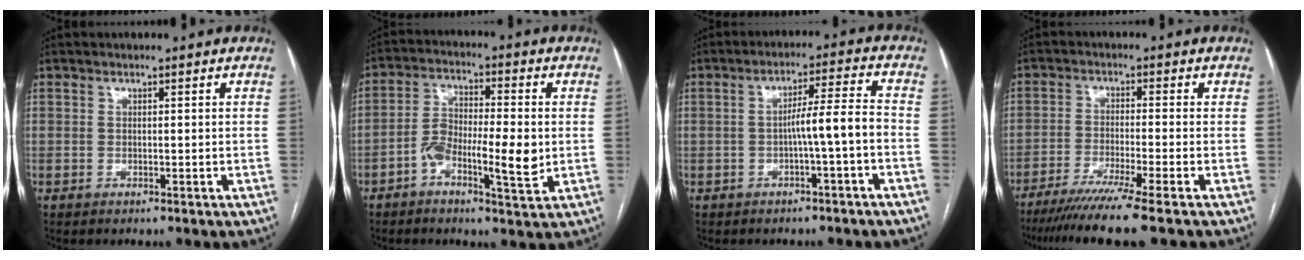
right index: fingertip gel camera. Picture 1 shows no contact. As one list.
[{"total": 8.9, "force": [-2.2, 2.3, 8.3], "torque": [-0.155, 0.015, -0.041]}, {"total": 5.9, "force": [-1.7, -0.5, 5.6], "torque": [-0.088, 0.017, -0.024]}, {"total": 10.0, "force": [-7.6, -2.0, 6.1], "torque": [-0.086, -0.029, -0.122]}]